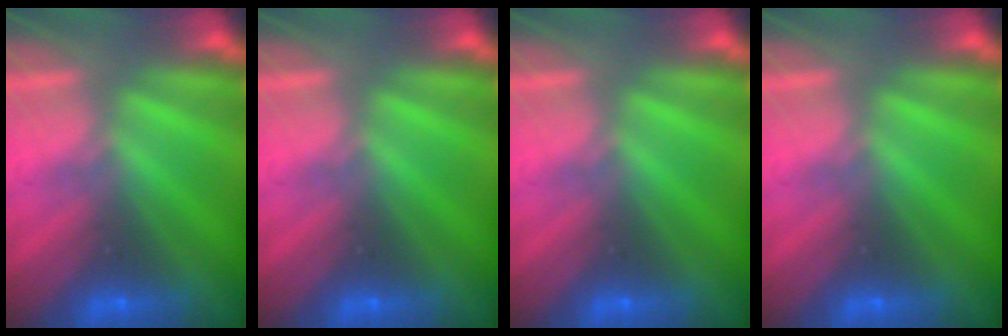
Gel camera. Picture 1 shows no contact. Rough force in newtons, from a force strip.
{"total": 0.0}
{"total": 0.0}
{"total": 0.0}